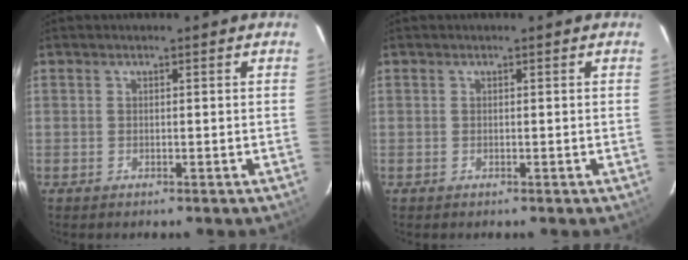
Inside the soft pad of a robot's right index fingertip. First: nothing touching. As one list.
[{"total": 0.0}]